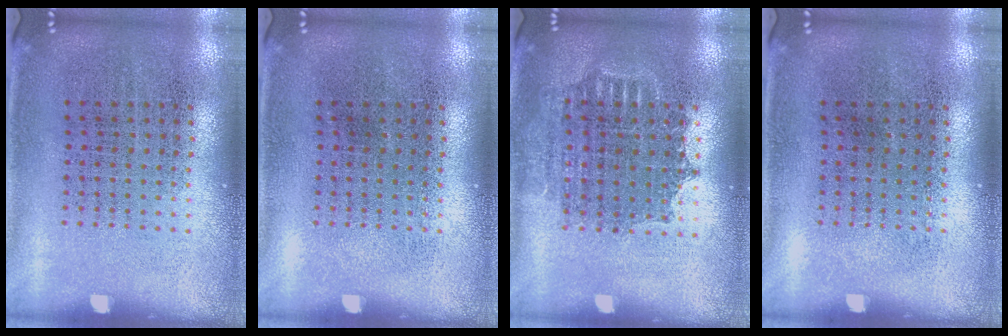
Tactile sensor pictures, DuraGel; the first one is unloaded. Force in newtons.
{"total": 0.0}
{"total": 1.4, "press": 1.2, "slide": 0.7}
{"total": 0.0}